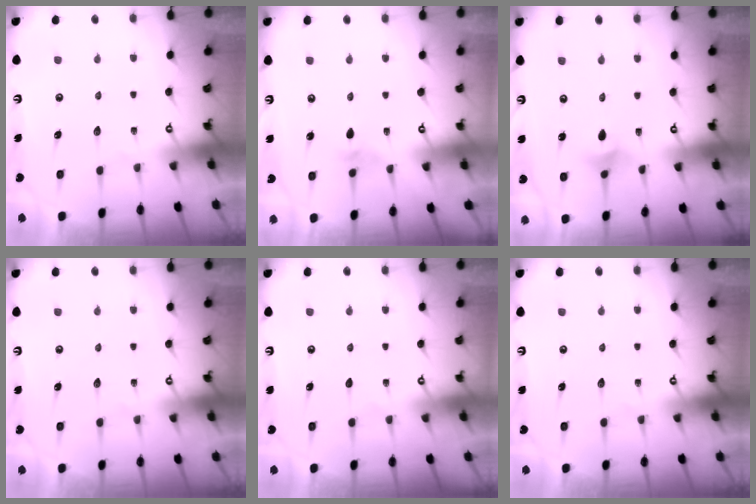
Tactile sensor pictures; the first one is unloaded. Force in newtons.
{"total": 2.0, "press": 2.0, "slide": 0.5}
{"total": 2.9, "press": 2.9, "slide": 0.5}
{"total": 0.0}
{"total": 0.0}
{"total": 0.0}